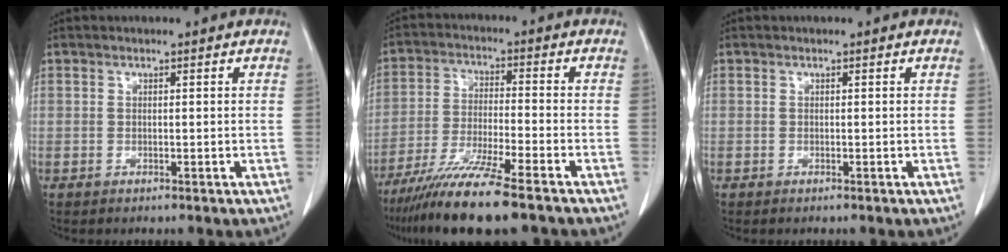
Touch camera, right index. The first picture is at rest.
{"total": 12.3, "force": [-9.3, -0.3, 8.0], "torque": [-0.143, -0.037, -0.161]}
{"total": 0.0}